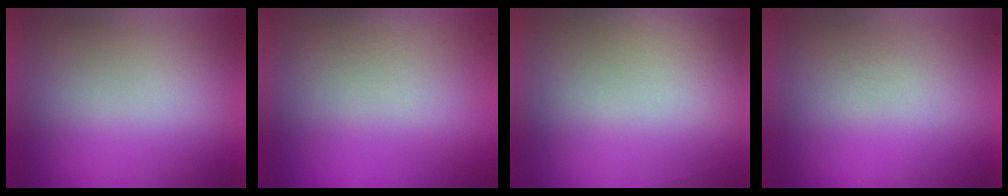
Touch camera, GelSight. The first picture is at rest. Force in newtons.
{"total": 5.1}
{"total": 1.7}
{"total": 1.2}